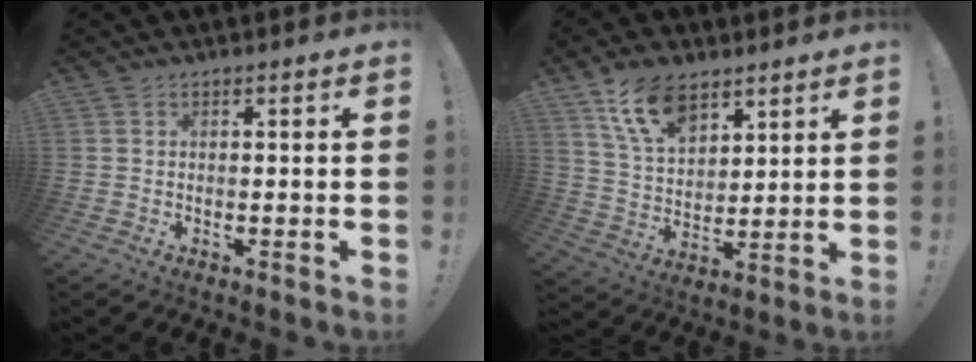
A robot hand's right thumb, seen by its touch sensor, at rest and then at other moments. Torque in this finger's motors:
{"motor_torque": [0.79, 2.25, 0.54, 0.40, 0.03]}